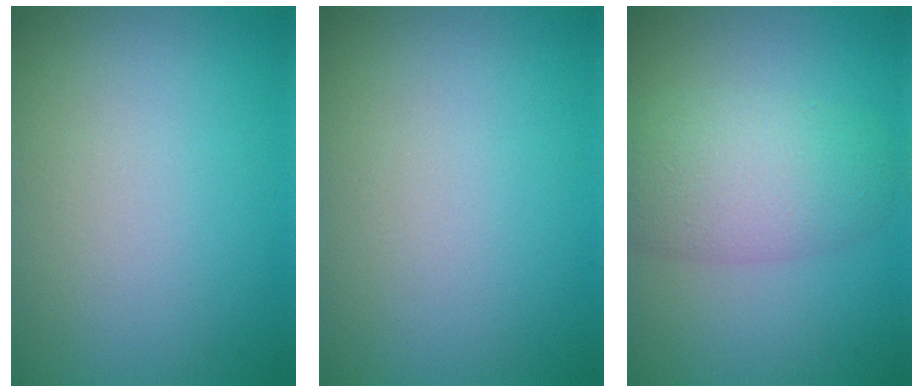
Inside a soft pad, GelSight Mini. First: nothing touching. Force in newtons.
{"total": 0.0}
{"total": 5.4, "press": 5.4, "slide": 0.1}